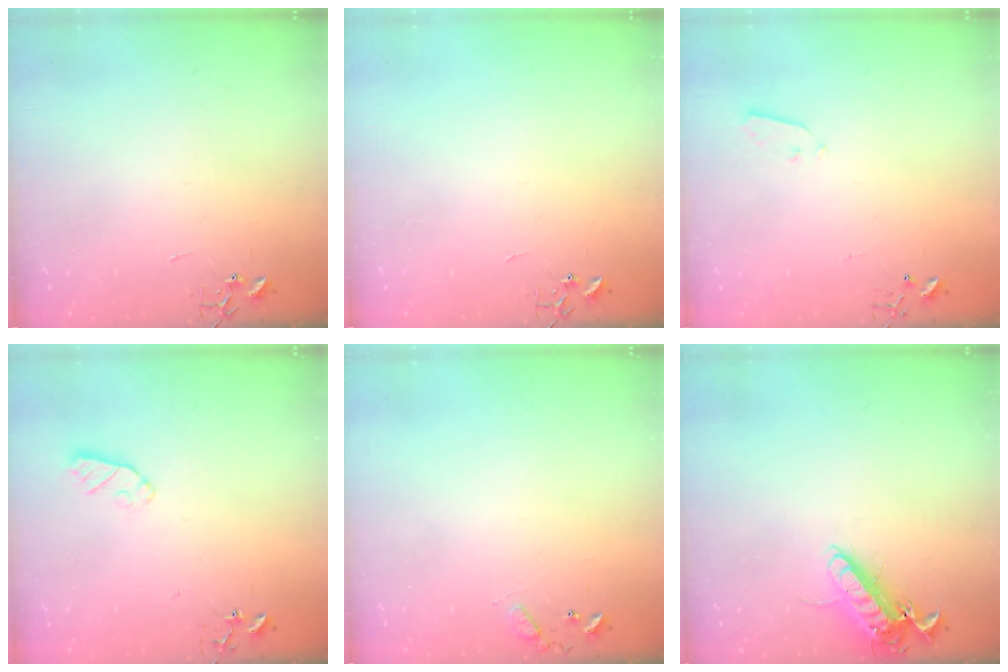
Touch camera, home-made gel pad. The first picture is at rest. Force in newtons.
{"total": 0.0}
{"total": 3.2, "press": 3.2, "slide": 0.1}
{"total": 5.2, "press": 5.2, "slide": 0.7}
{"total": 7.7, "press": 7.6, "slide": 0.5}
{"total": 13.5, "press": 13.5, "slide": 1.2}